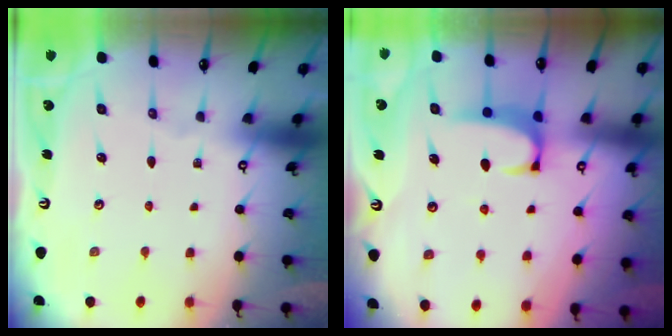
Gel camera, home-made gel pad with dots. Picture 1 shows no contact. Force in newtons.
{"total": 1.8, "press": 1.8, "slide": 0.4}